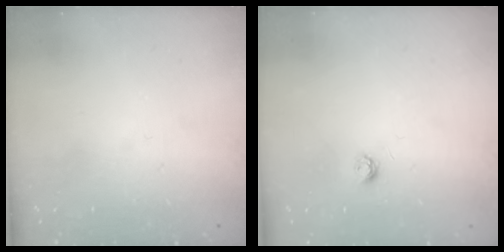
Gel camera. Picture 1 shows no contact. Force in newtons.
{"total": 3.9, "press": 3.8, "slide": 0.5}